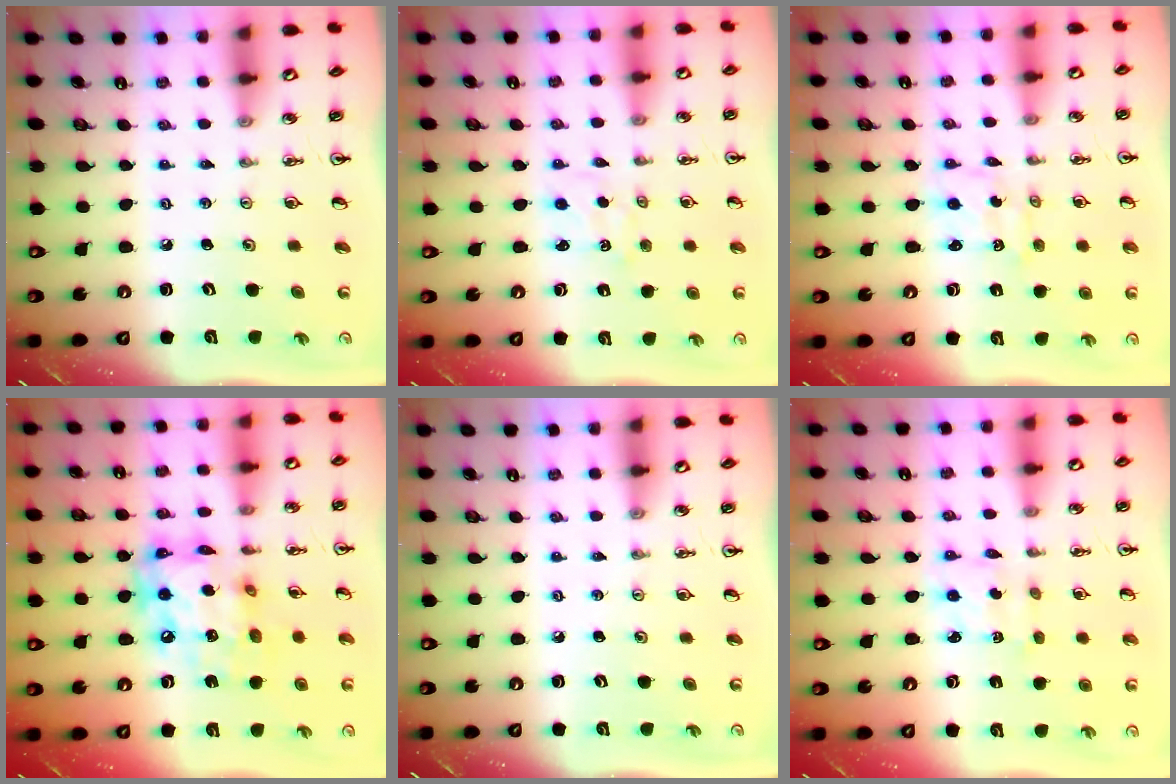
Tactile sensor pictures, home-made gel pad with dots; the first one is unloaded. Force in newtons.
{"total": 2.1, "press": 2.1, "slide": 0.2}
{"total": 1.3, "press": 1.1, "slide": 0.8}
{"total": 16.7, "press": 16.6, "slide": 1.4}
{"total": 0.0}
{"total": 2.2, "press": 2.0, "slide": 0.8}